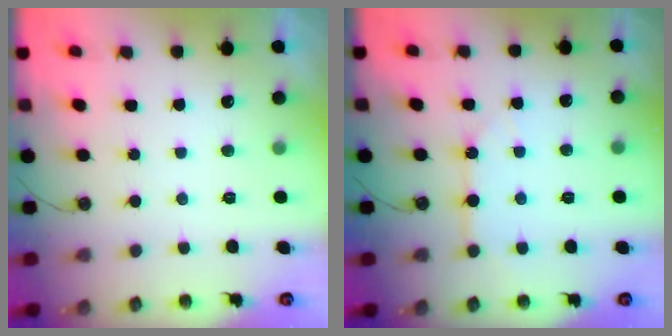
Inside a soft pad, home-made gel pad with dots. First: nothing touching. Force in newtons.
{"total": 6.7, "press": 6.7, "slide": 0.7}